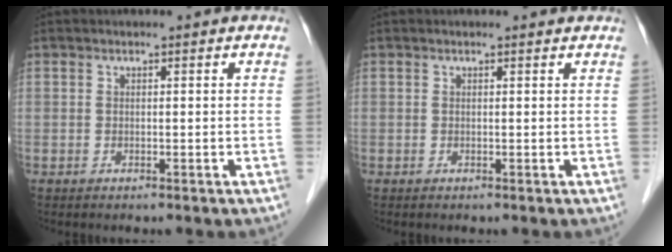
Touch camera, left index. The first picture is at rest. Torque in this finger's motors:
{"motor_torque": [0.51, -0.60, -0.38, -0.14]}